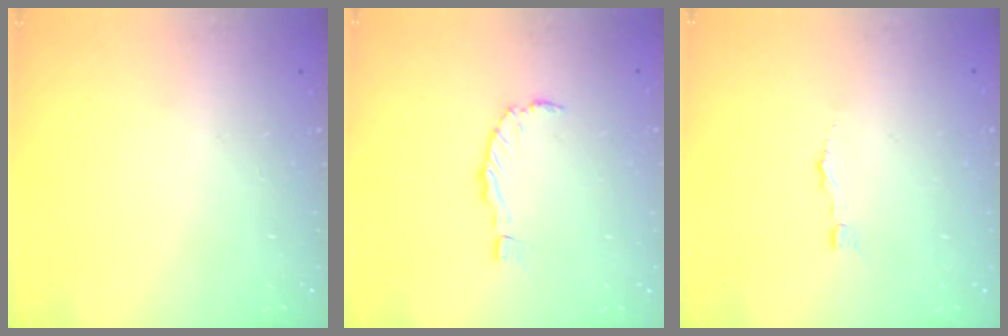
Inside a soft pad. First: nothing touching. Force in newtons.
{"total": 0.0}
{"total": 2.7, "press": 2.7, "slide": 0.3}